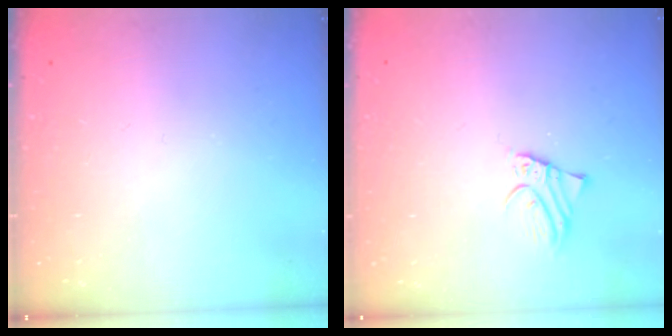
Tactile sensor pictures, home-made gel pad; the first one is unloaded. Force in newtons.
{"total": 2.1, "press": 2.1, "slide": 0.2}